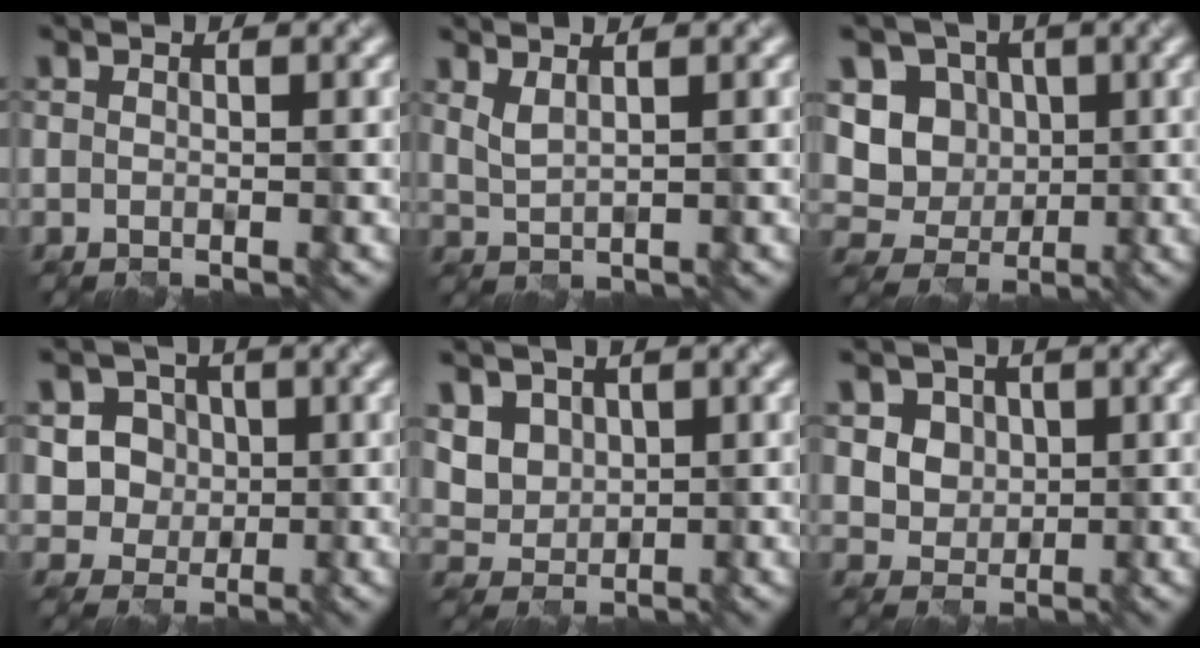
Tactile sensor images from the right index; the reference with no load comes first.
{"total": 1.4, "force": [1.1, 0.2, 0.9], "torque": [-0.030, -0.001, 0.027]}
{"total": 6.7, "force": [0.8, 6.1, 2.8], "torque": [-0.046, 0.003, -0.007]}
{"total": 4.9, "force": [0.8, 4.4, 1.9], "torque": [-0.039, -0.001, 0.014]}
{"total": 4.5, "force": [1.6, 3.8, 2.0], "torque": [-0.056, -0.001, 0.037]}
{"total": 5.0, "force": [1.5, 4.3, 2.2], "torque": [-0.049, 0.002, 0.030]}